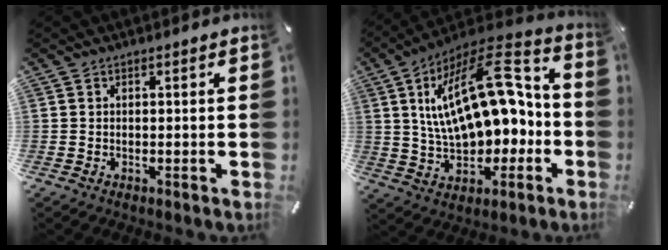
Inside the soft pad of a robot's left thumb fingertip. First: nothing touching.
{"total": 23.7, "force": [4.4, 13.8, 18.7], "torque": [-0.304, -0.008, 0.080]}